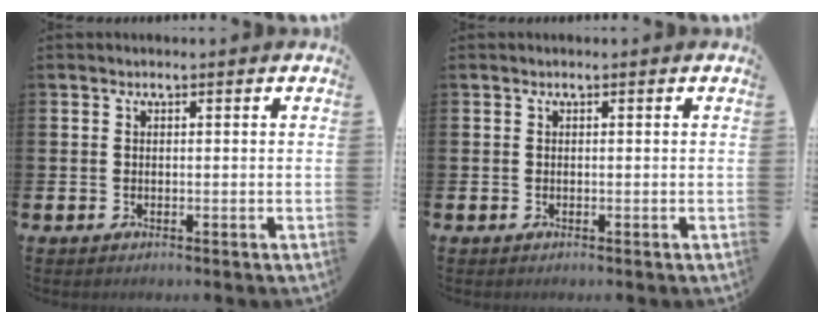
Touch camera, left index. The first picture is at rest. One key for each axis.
{"total": 0.0}